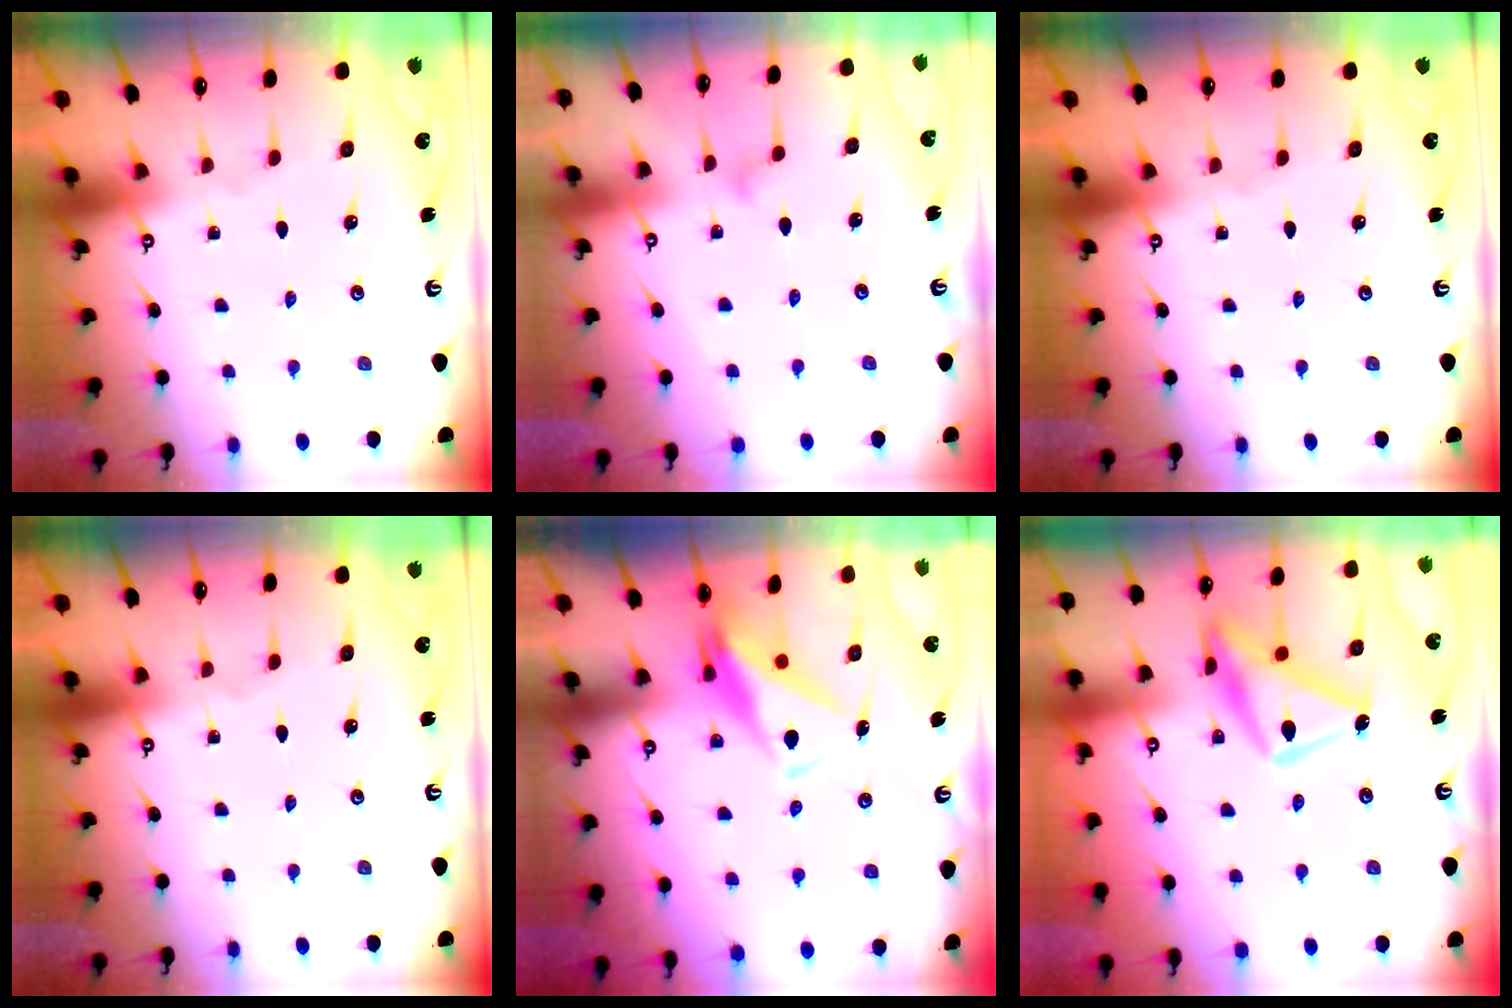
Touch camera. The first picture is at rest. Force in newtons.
{"total": 7.5, "press": 7.5, "slide": 0.4}
{"total": 0.0}
{"total": 0.0}
{"total": 10.1, "press": 9.9, "slide": 1.9}
{"total": 18.8, "press": 18.7, "slide": 1.3}